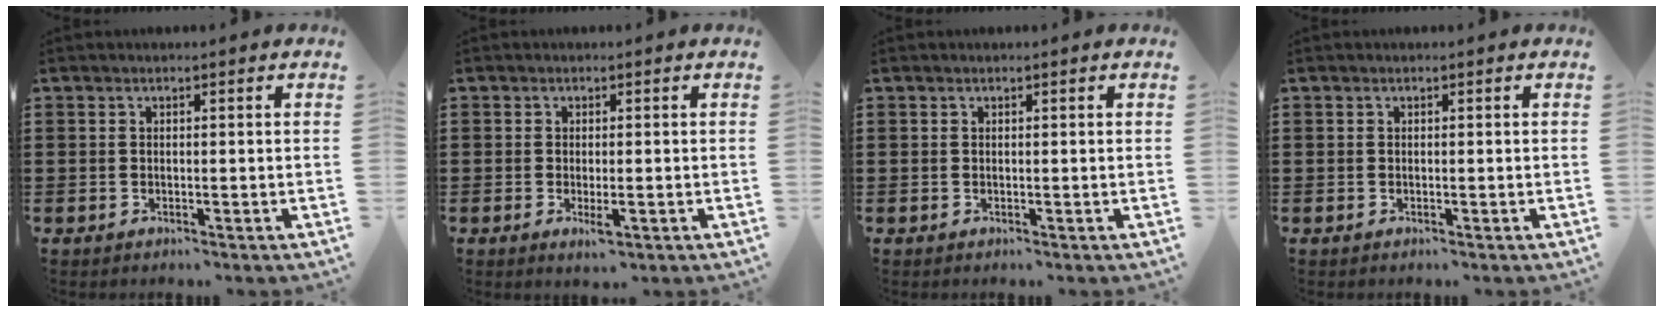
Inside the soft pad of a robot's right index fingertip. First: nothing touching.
{"total": 2.1, "force": [-0.8, 0.6, 1.8], "torque": [-0.038, -0.006, -0.015]}
{"total": 0.0}
{"total": 0.0}